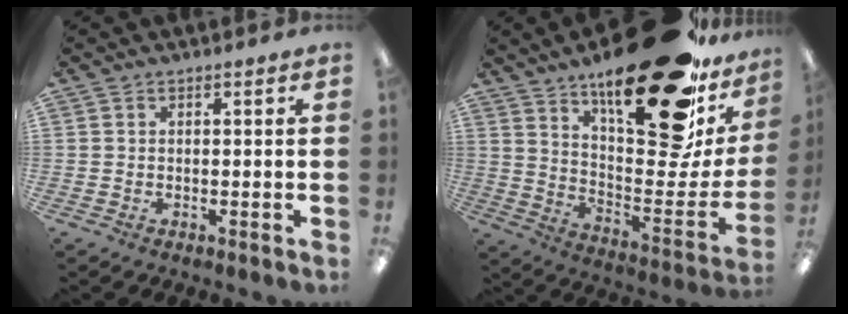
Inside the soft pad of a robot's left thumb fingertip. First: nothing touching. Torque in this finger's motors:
{"motor_torque": [1.70, 1.13, 1.68, -1.13, 0.36]}